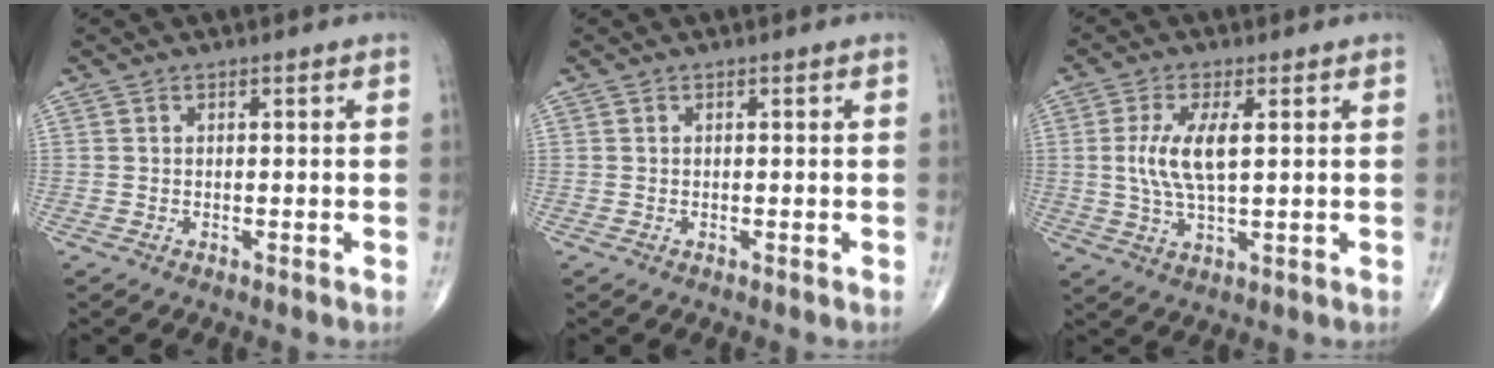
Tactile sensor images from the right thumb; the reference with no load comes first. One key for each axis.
{"total": 0.0}
{"total": 7.9, "fx": 1.3, "fy": 2.9, "fz": 7.2, "tx": -0.158, "ty": -0.006, "tz": 0.028}